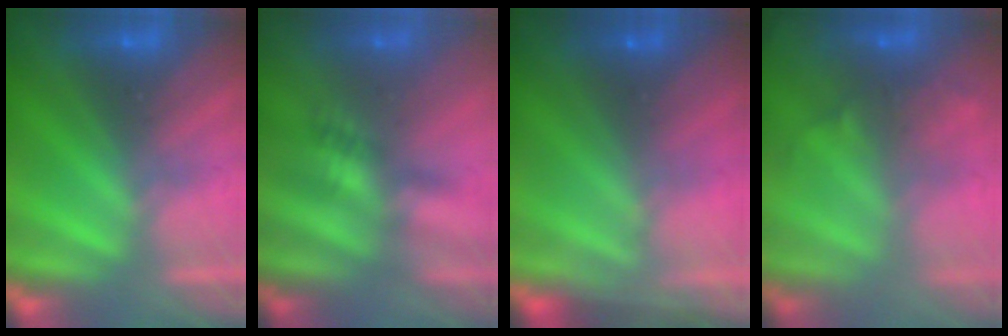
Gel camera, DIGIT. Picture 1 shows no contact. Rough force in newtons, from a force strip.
{"total": 2.4}
{"total": 10.5}
{"total": 9.4}